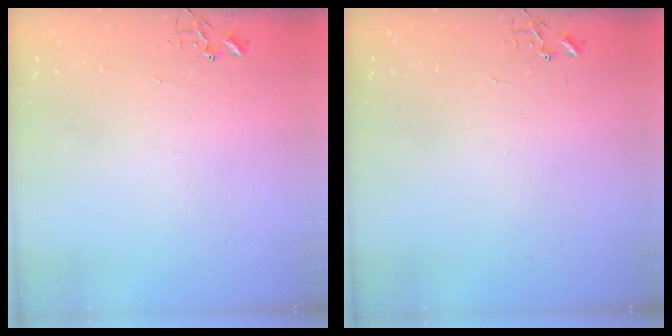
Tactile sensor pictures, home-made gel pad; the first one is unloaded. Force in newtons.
{"total": 0.0}